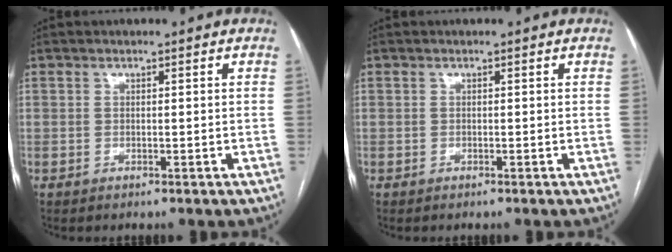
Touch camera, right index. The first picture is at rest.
{"total": 0.0}